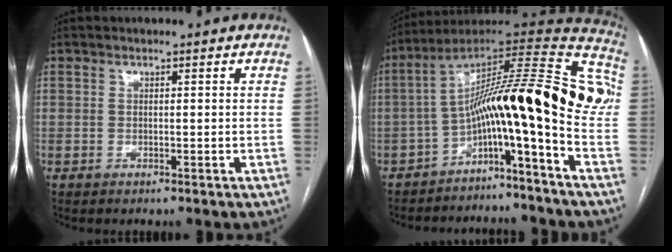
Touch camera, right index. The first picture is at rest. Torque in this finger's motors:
{"motor_torque": [2.14, 0.00, 1.05, 0.21]}